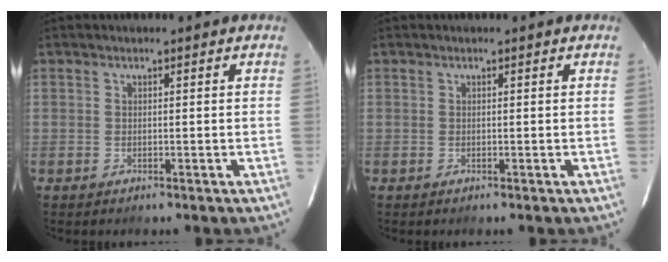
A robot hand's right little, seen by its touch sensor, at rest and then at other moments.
{"total": 0.0}